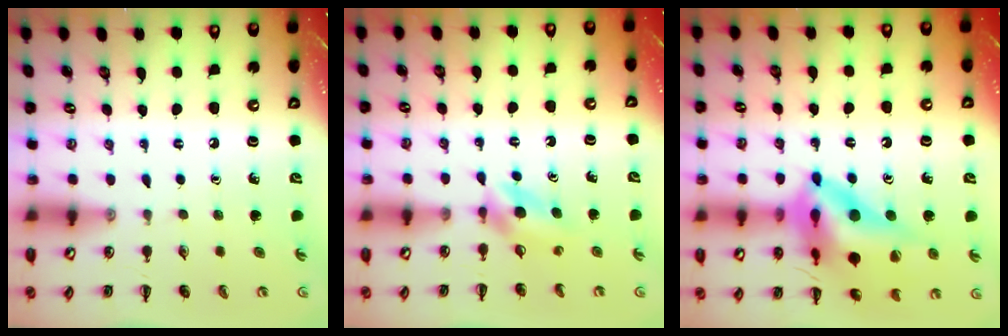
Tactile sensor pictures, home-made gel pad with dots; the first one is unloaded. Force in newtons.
{"total": 4.0, "press": 3.8, "slide": 1.3}
{"total": 20.1, "press": 19.6, "slide": 4.5}